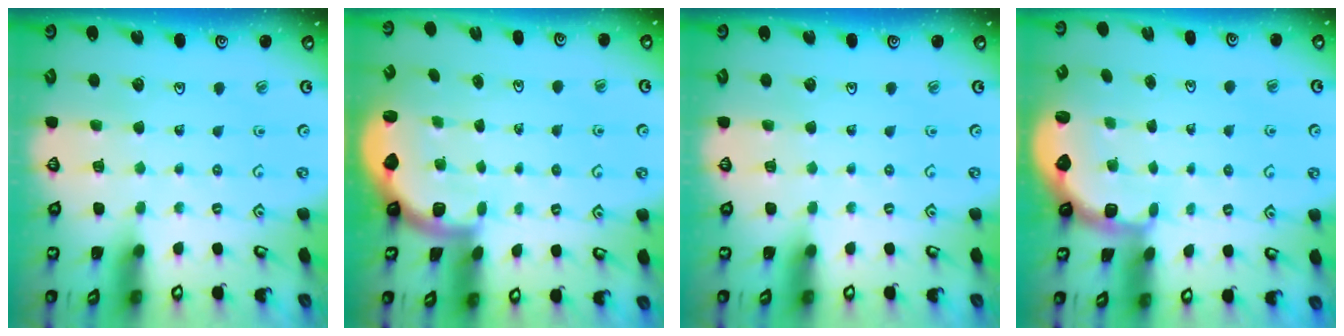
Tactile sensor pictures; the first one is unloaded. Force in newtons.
{"total": 2.0, "press": 2.0, "slide": 0.5}
{"total": 0.0}
{"total": 2.5, "press": 1.9, "slide": 1.7}